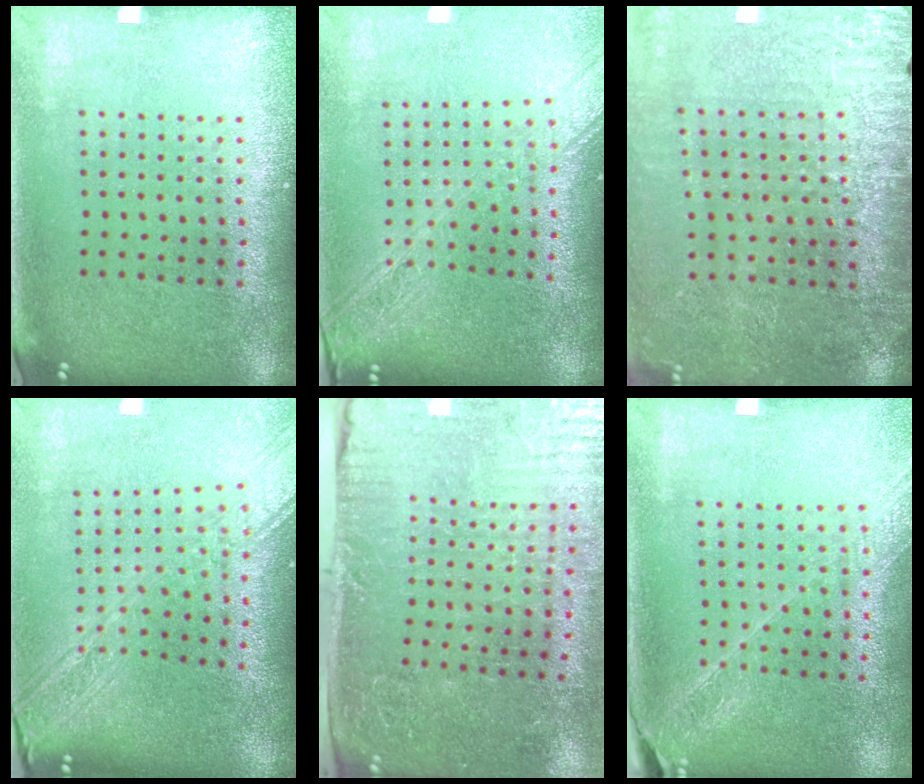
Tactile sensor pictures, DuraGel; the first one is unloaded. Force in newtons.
{"total": 2.1, "press": 1.8, "slide": 1.1}
{"total": 2.9, "press": 2.9, "slide": 0.2}
{"total": 2.8, "press": 2.2, "slide": 1.7}
{"total": 4.6, "press": 4.3, "slide": 1.6}
{"total": 1.6, "press": 1.6, "slide": 0.0}